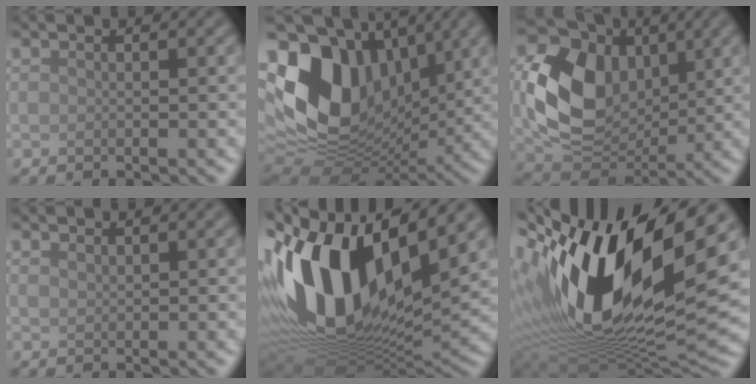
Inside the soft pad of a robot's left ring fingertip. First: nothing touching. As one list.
[{"total": 14.6, "force": [3.5, 10.0, 10.1], "torque": [-0.204, 0.008, 0.064]}, {"total": 10.0, "force": [1.2, 7.3, 6.8], "torque": [-0.142, -0.005, 0.021]}, {"total": 0.7, "force": [0.6, 0.2, 0.2], "torque": [-0.005, 0.000, 0.015]}, {"total": 16.3, "force": [2.9, 8.7, 13.5], "torque": [-0.278, -0.003, 0.045]}, {"total": 18.7, "force": [4.3, 8.5, 16.1], "torque": [-0.329, -0.011, 0.083]}]